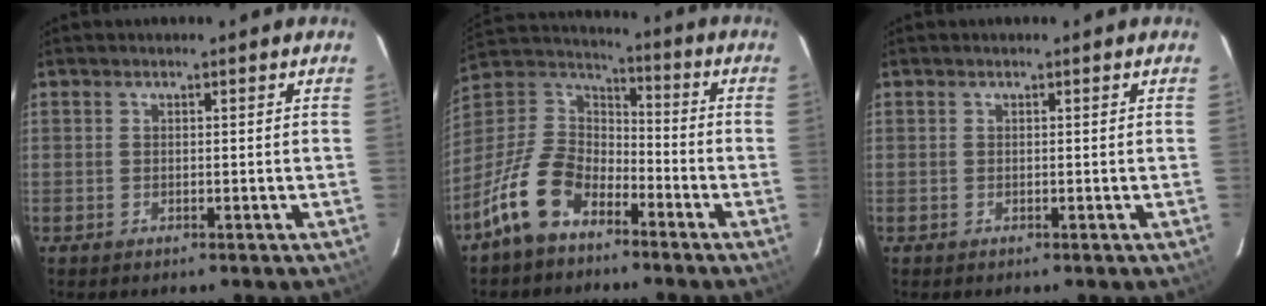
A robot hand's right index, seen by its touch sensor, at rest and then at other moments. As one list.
[{"total": 14.6, "force": [-8.9, 8.6, 7.7], "torque": [-0.173, 0.020, -0.169]}, {"total": 0.0}]